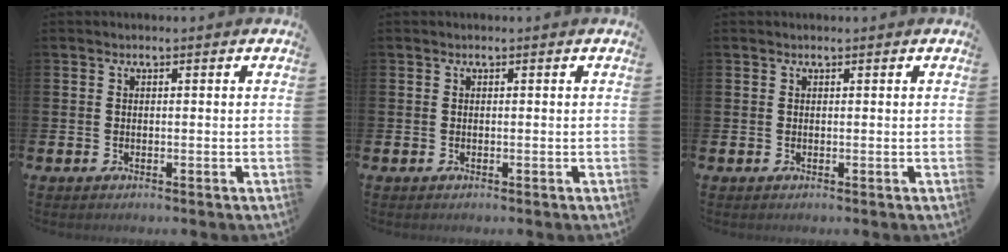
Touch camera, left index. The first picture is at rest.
{"total": 0.0}
{"total": 0.0}